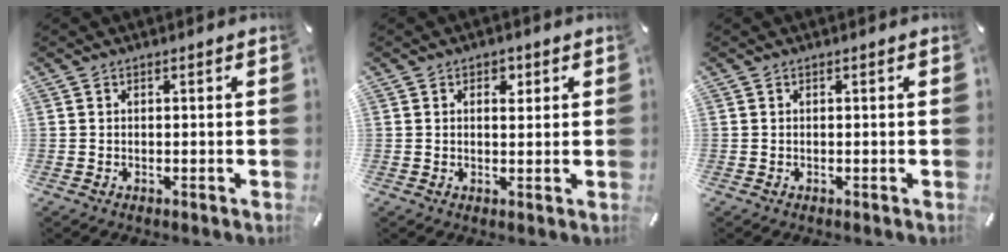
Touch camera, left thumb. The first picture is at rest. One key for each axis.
{"total": 2.8, "fx": 1.1, "fy": 1.9, "fz": 1.7, "tx": -0.005, "ty": -0.007, "tz": 0.011}
{"total": 0.0}